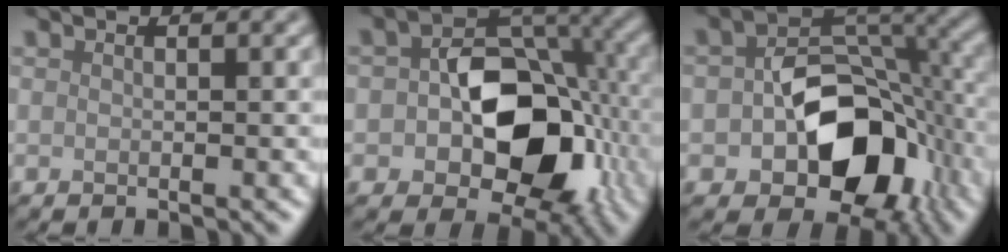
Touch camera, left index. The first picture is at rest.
{"total": 10.4, "force": [-1.7, 6.9, 7.6], "torque": [-0.107, 0.001, -0.030]}
{"total": 10.7, "force": [-3.0, 7.0, 7.4], "torque": [-0.108, -0.002, -0.049]}